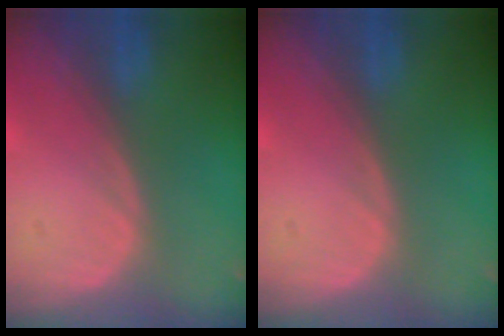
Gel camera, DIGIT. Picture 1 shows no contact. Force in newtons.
{"total": 0.0}